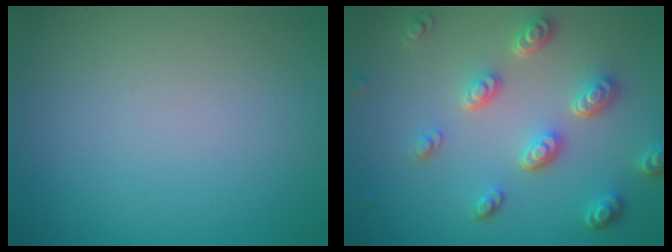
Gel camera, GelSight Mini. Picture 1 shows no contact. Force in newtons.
{"total": 4.7, "press": 3.6, "slide": 3.1}